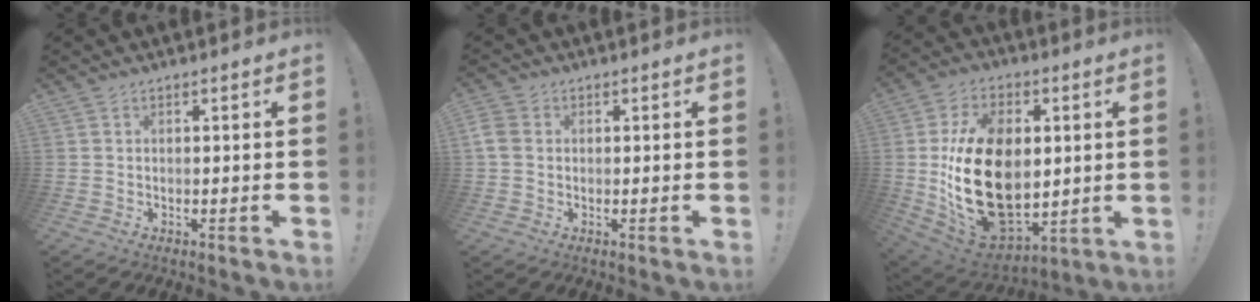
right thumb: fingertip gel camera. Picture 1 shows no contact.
{"total": 4.2, "force": [0.3, 3.3, 2.5], "torque": [-0.063, 0.006, 0.007]}
{"total": 28.7, "force": [0.1, 18.8, 21.7], "torque": [-0.419, -0.006, 0.021]}